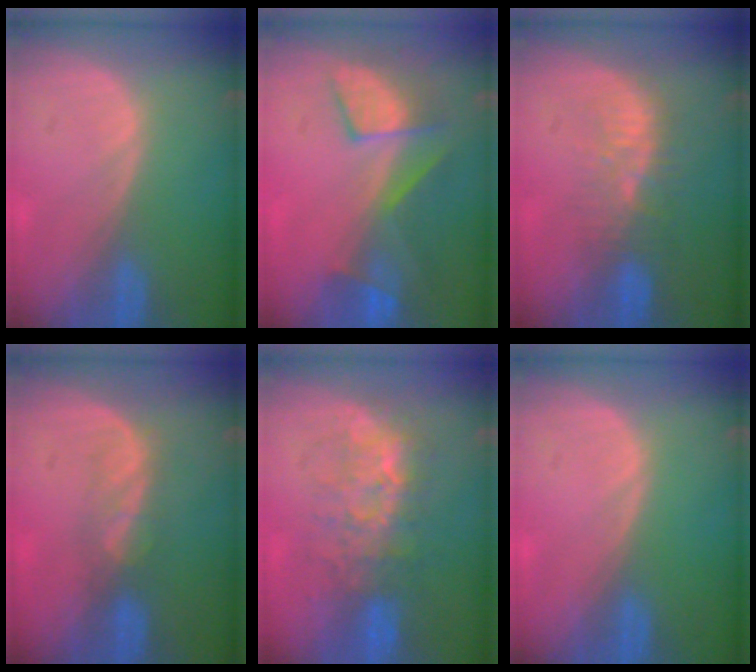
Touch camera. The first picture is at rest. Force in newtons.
{"total": 8.0, "press": 7.5, "slide": 2.8}
{"total": 6.0, "press": 5.7, "slide": 1.9}
{"total": 3.7, "press": 3.4, "slide": 1.5}
{"total": 8.1, "press": 7.8, "slide": 1.9}
{"total": 0.0}